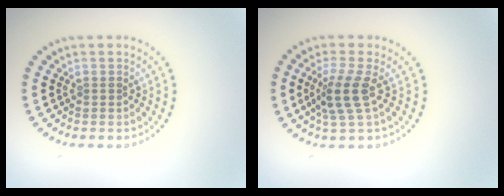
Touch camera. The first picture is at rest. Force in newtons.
{"total": 3.2, "press": 2.5, "slide": 2.0}